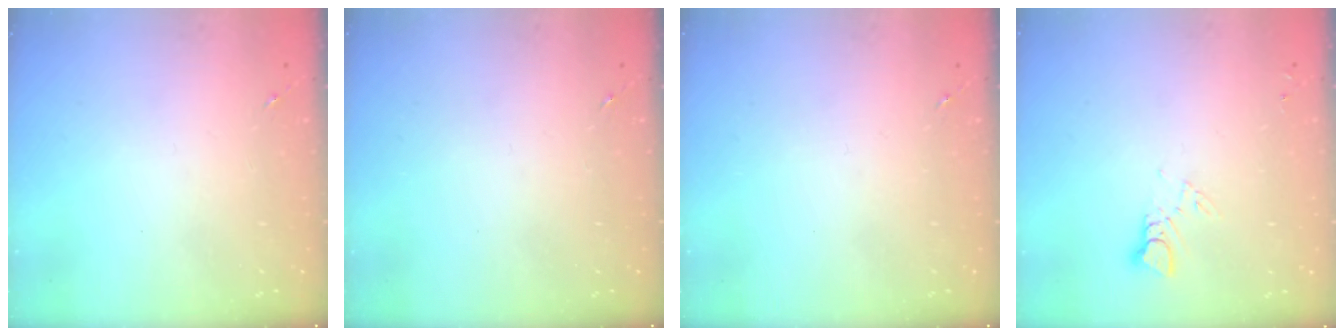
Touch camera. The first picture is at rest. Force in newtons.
{"total": 0.0}
{"total": 0.0}
{"total": 2.9, "press": 2.9, "slide": 0.2}